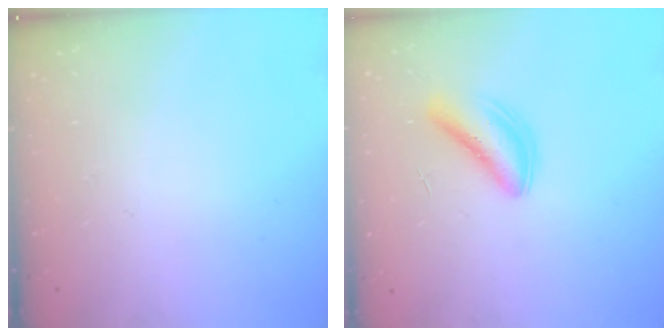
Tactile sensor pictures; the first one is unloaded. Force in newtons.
{"total": 6.1, "press": 6.1, "slide": 0.5}